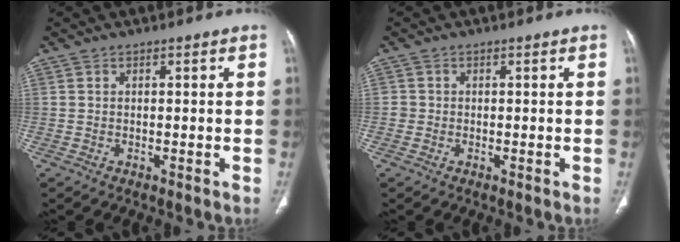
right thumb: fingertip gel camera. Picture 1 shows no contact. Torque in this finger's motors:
{"motor_torque": [-0.01, -0.12, 0.37, 0.24, -0.03]}